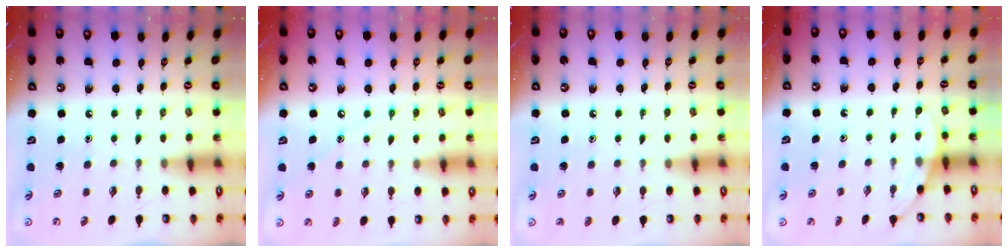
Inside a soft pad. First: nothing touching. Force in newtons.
{"total": 6.0, "press": 6.0, "slide": 0.7}
{"total": 1.7, "press": 1.7, "slide": 0.2}
{"total": 2.6, "press": 2.6, "slide": 0.2}